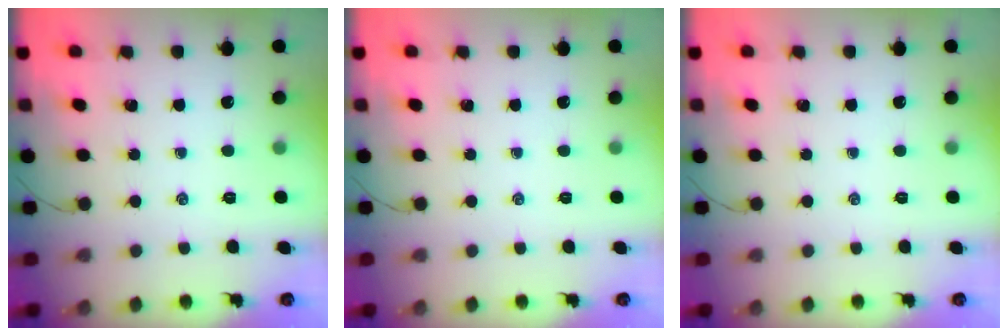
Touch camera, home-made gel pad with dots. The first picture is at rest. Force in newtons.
{"total": 0.0}
{"total": 0.0}